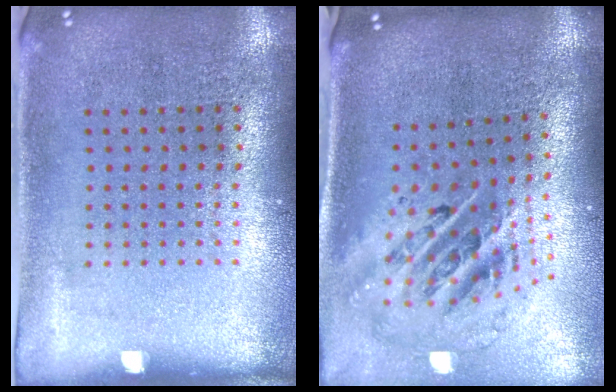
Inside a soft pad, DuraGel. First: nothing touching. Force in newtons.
{"total": 2.5, "press": 1.8, "slide": 1.8}